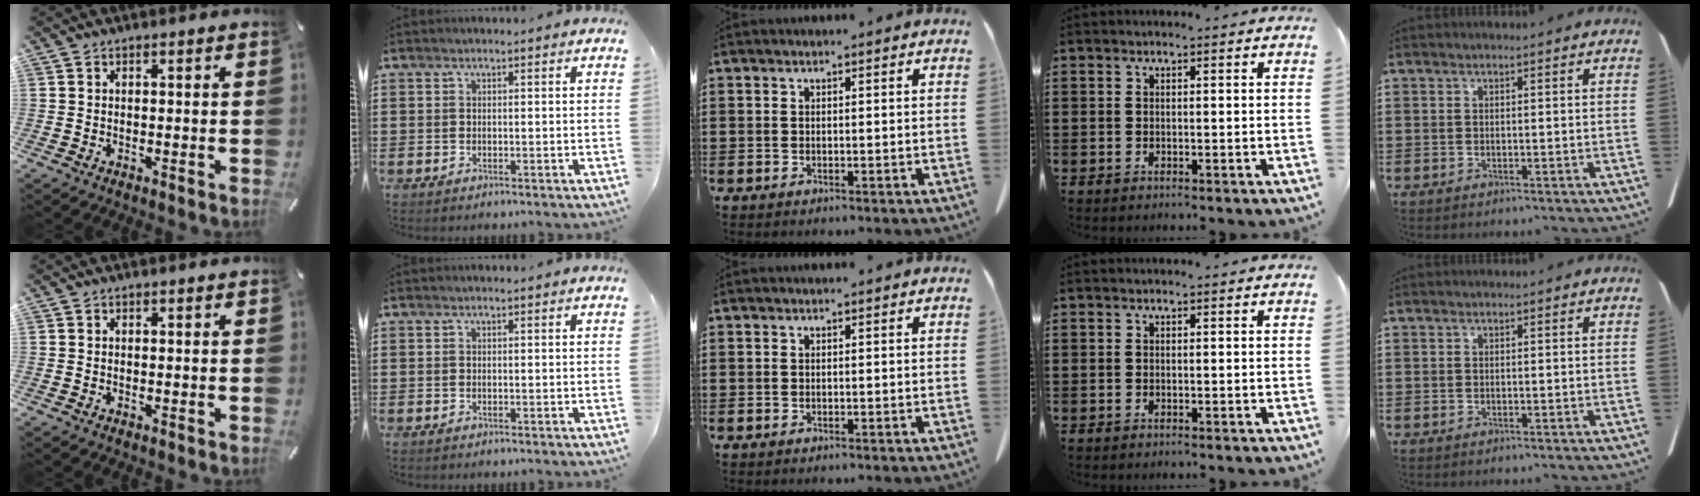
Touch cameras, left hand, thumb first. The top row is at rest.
{}